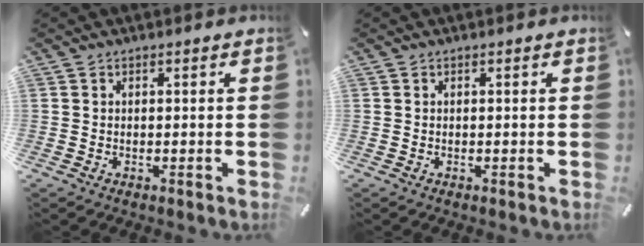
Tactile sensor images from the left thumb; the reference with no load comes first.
{"total": 0.0}